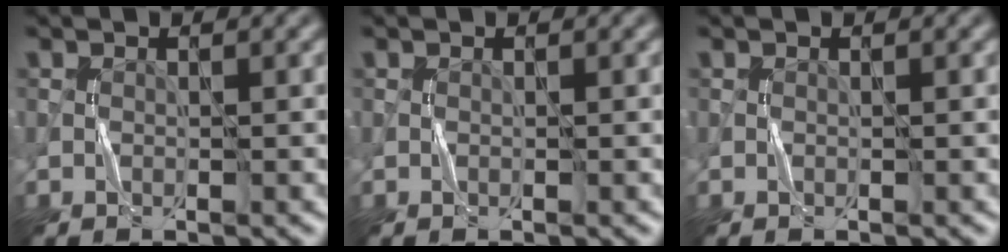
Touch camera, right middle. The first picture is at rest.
{"total": 0.0}
{"total": 0.0}